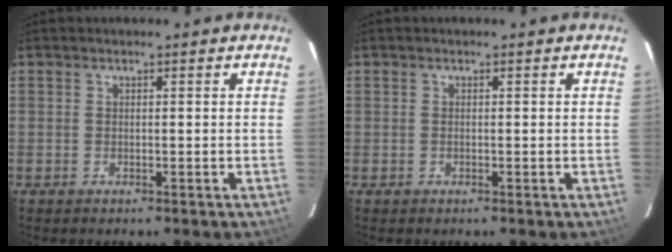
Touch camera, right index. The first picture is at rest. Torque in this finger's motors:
{"motor_torque": [0.23, 0.18, 0.01, 0.00]}